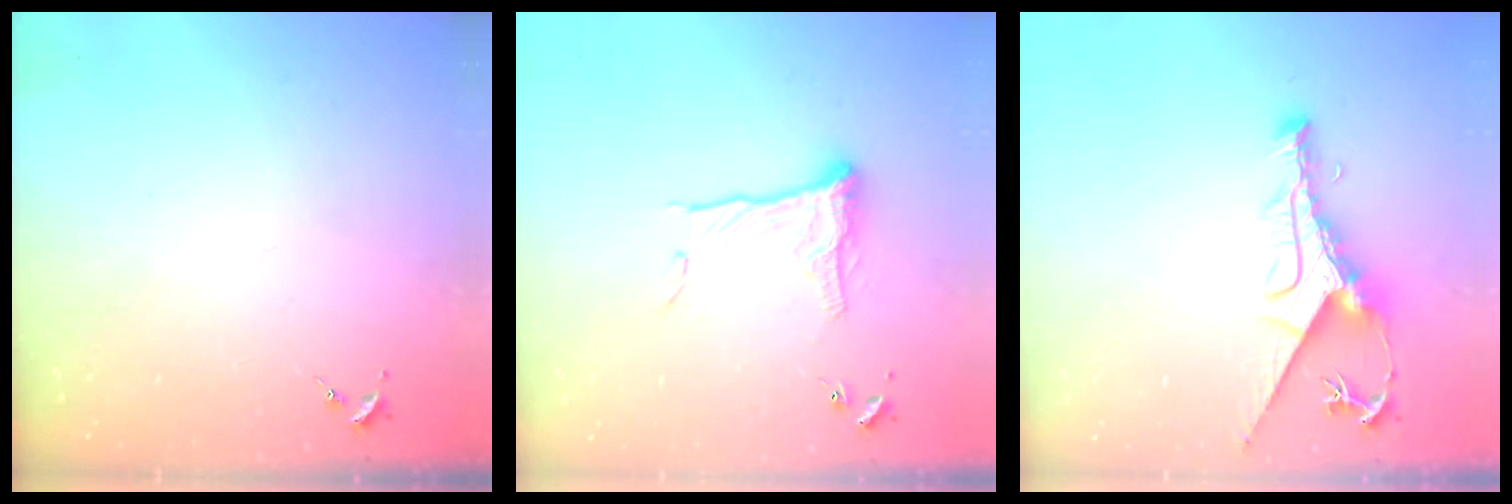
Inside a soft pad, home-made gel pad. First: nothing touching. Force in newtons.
{"total": 12.2, "press": 12.2, "slide": 1.0}
{"total": 10.3, "press": 10.2, "slide": 1.1}